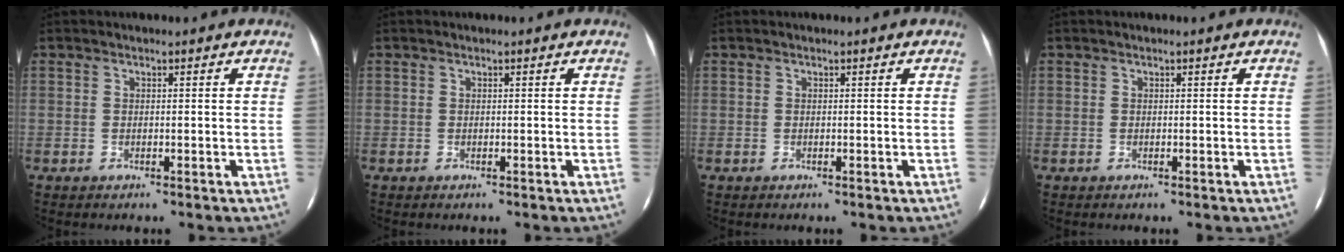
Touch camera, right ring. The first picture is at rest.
{"total": 0.0}
{"total": 0.0}
{"total": 0.0}